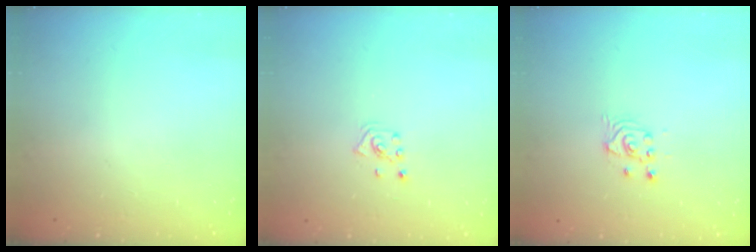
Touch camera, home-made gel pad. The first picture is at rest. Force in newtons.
{"total": 2.6, "press": 2.6, "slide": 0.5}
{"total": 2.6, "press": 2.5, "slide": 0.3}